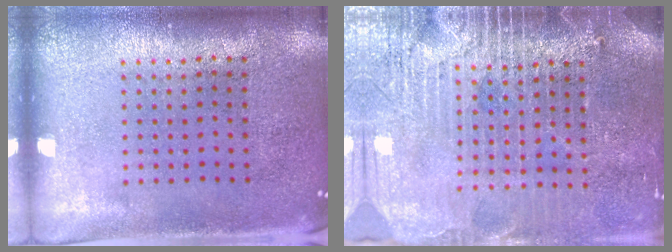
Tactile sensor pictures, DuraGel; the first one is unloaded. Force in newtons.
{"total": 3.7, "press": 3.5, "slide": 1.3}